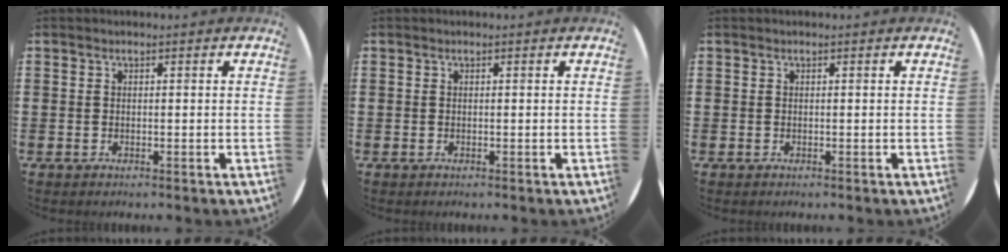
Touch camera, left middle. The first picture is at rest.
{"total": 0.0}
{"total": 0.0}